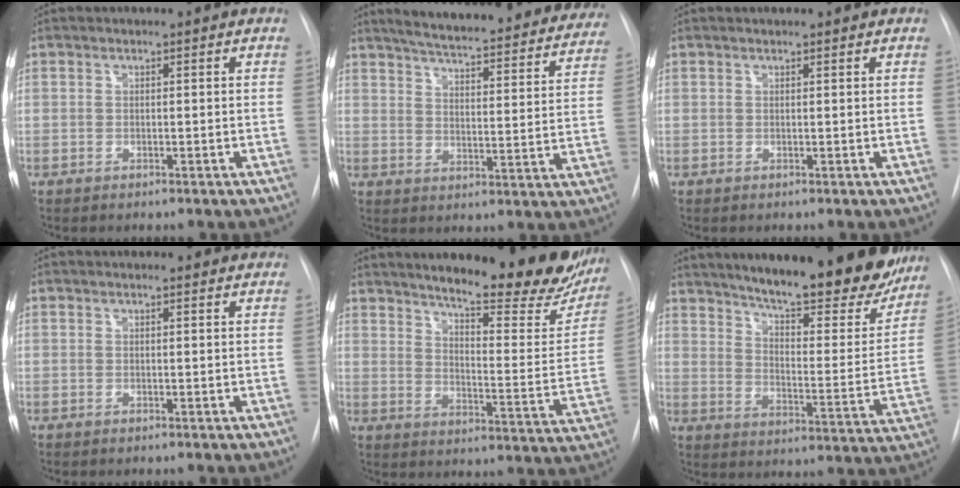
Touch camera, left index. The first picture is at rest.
{"total": 28.7, "force": [25.9, 5.0, 11.5], "torque": [-0.172, -0.062, 0.310]}
{"total": 0.9, "force": [0.8, 0.2, 0.5], "torque": [-0.007, 0.011, 0.012]}
{"total": 2.6, "force": [2.3, 0.8, 0.8], "torque": [-0.012, 0.008, 0.016]}
{"total": 24.5, "force": [19.6, 4.6, 14.0], "torque": [-0.192, -0.058, 0.243]}
{"total": 28.1, "force": [22.4, 6.1, 15.8], "torque": [-0.227, -0.058, 0.286]}